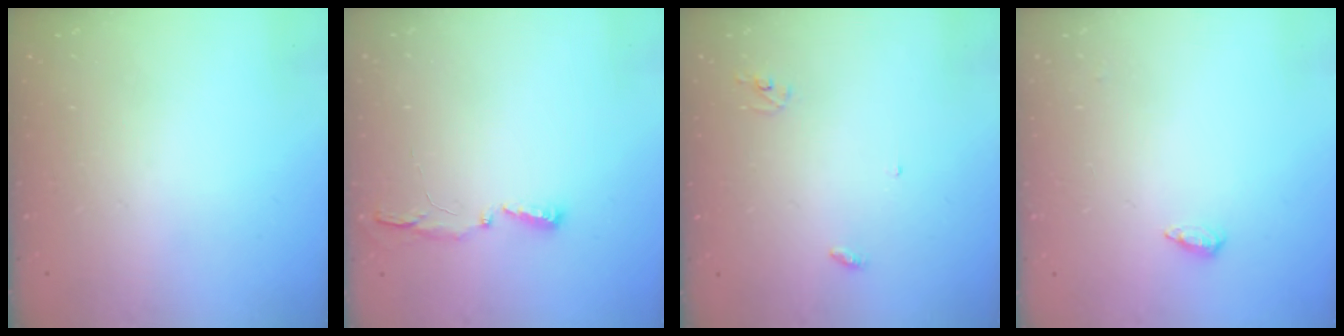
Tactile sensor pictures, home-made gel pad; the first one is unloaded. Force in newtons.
{"total": 3.5, "press": 3.4, "slide": 0.8}
{"total": 2.8, "press": 2.8, "slide": 0.2}
{"total": 3.9, "press": 3.8, "slide": 0.6}